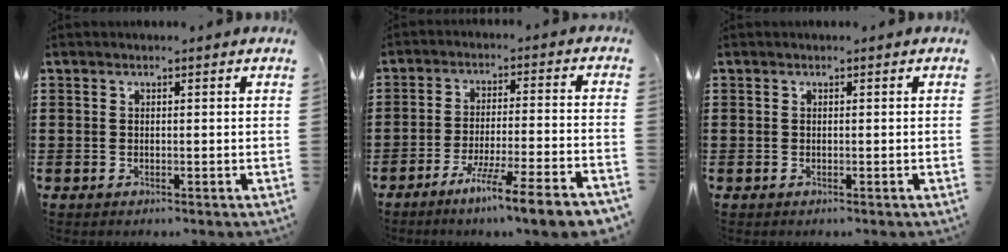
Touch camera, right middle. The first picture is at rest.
{"total": 8.0, "force": [-6.3, -0.5, 4.9], "torque": [-0.092, -0.016, -0.121]}
{"total": 0.0}